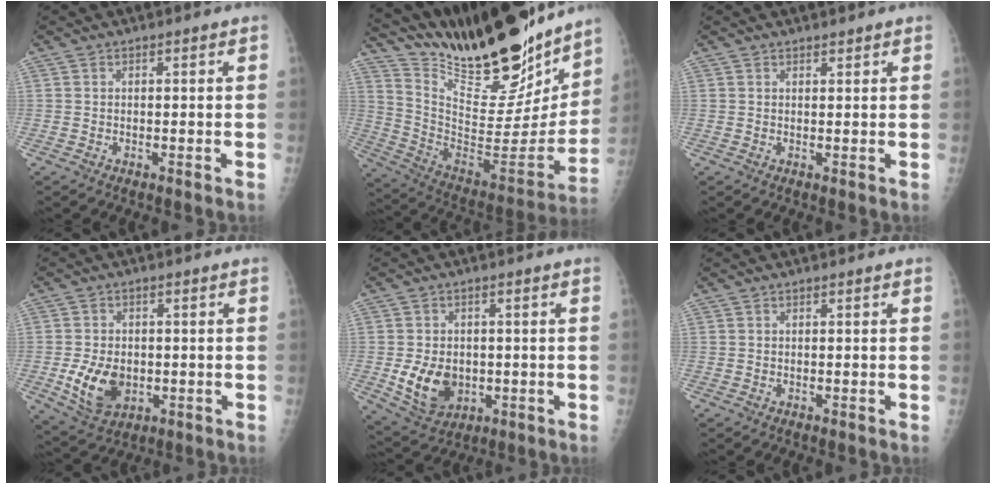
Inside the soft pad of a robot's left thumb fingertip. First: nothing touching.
{"total": 29.8, "force": [24.2, 7.7, 15.5], "torque": [-0.226, -0.110, 0.381]}
{"total": 0.9, "force": [0.8, 0.2, 0.2], "torque": [-0.003, -0.007, 0.013]}
{"total": 9.0, "force": [-1.6, 6.3, 6.2], "torque": [-0.097, -0.007, -0.015]}
{"total": 9.0, "force": [-1.2, 6.9, 5.7], "torque": [-0.080, -0.007, -0.004]}
{"total": 0.0}